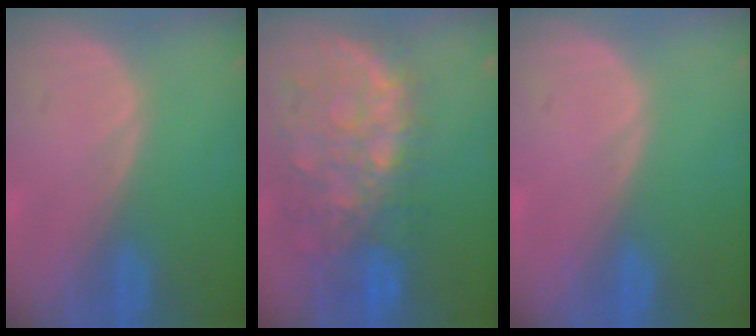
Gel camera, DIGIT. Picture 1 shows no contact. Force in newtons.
{"total": 11.2, "press": 9.8, "slide": 5.4}
{"total": 0.0}